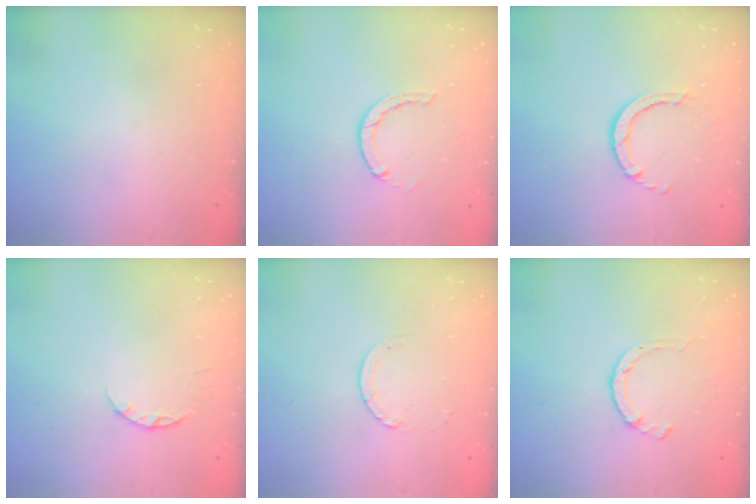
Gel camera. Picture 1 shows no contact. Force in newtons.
{"total": 1.3, "press": 1.2, "slide": 0.3}
{"total": 3.0, "press": 3.0, "slide": 0.4}
{"total": 2.4, "press": 2.3, "slide": 0.4}
{"total": 2.5, "press": 2.4, "slide": 0.2}
{"total": 1.4, "press": 1.3, "slide": 0.3}